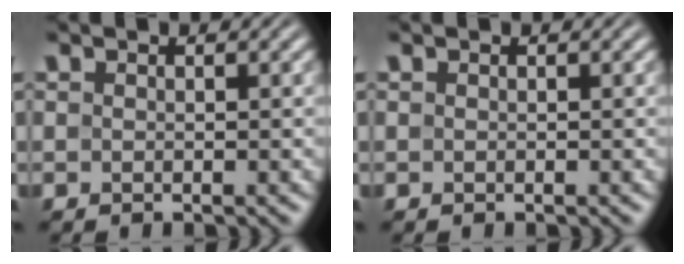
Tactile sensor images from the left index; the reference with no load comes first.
{"total": 0.0}